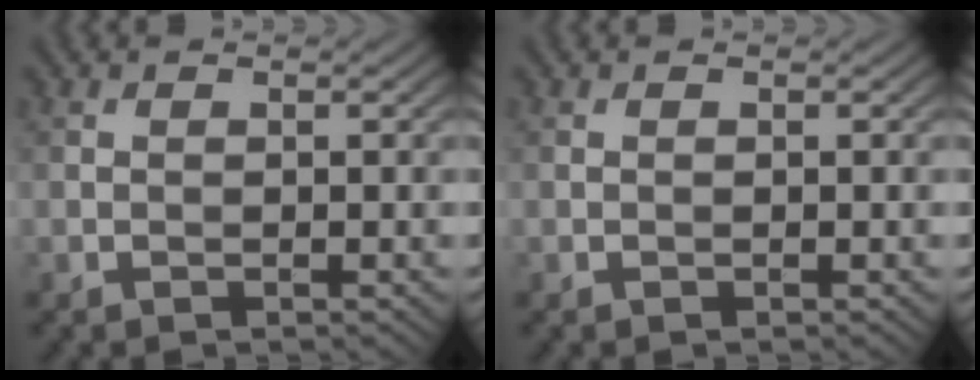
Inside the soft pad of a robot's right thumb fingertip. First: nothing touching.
{"total": 0.0}